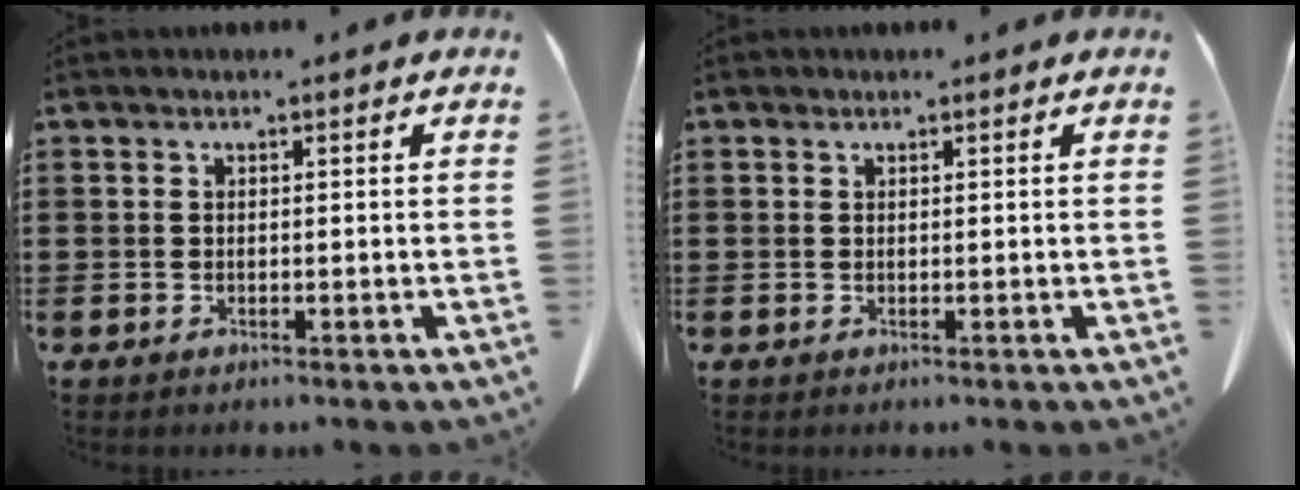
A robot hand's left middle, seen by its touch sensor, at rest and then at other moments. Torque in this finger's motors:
{"motor_torque": [0.07, 0.04, 0.00, 0.00]}